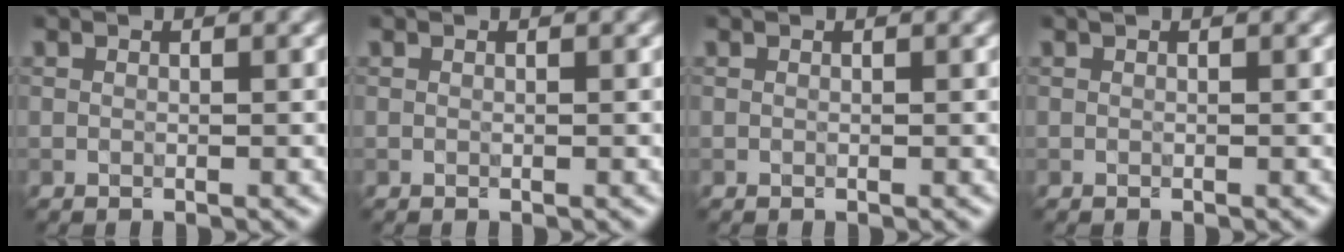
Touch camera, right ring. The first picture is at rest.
{"total": 0.0}
{"total": 0.0}
{"total": 0.6, "force": [0.4, 0.2, 0.3], "torque": [-0.002, -0.005, 0.002]}